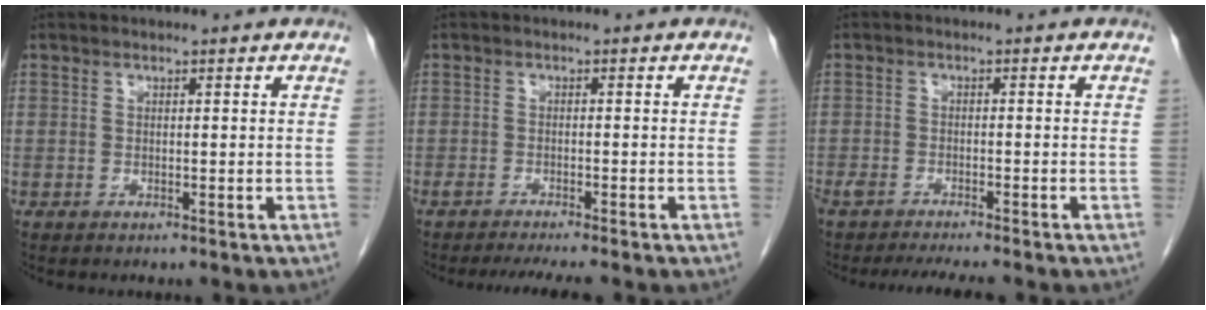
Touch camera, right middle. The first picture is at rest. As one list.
[{"total": 5.8, "force": [-5.0, 0.2, 3.0], "torque": [-0.037, -0.007, -0.076]}, {"total": 8.3, "force": [-7.2, 1.0, 4.0], "torque": [-0.059, -0.006, -0.110]}]